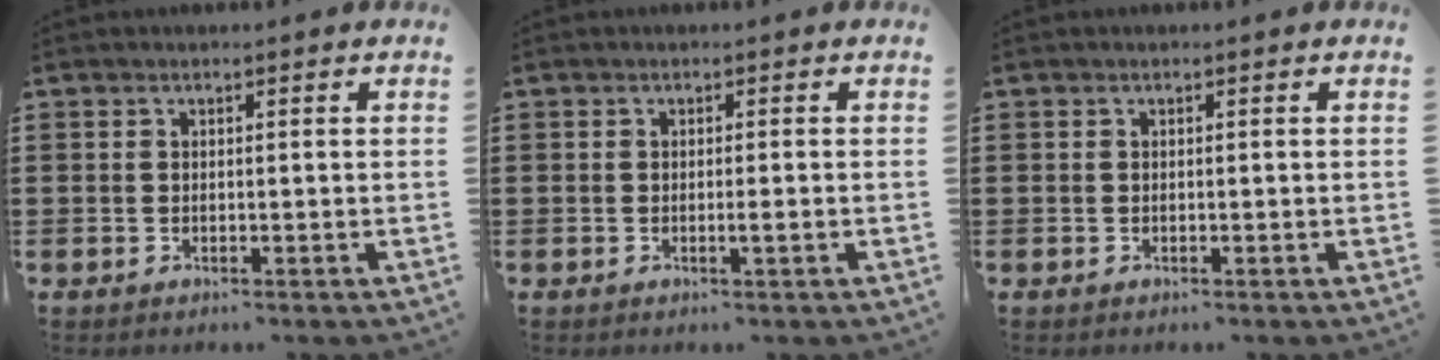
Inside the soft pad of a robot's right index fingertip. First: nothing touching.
{"total": 1.3, "force": [-0.5, -0.1, 1.2], "torque": [-0.019, -0.004, -0.009]}
{"total": 0.0}